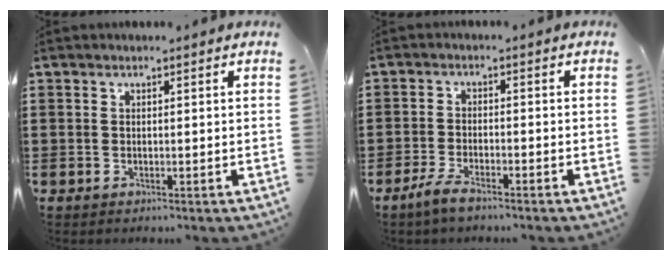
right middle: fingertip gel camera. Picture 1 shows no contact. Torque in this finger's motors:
{"motor_torque": [2.14, 0.00, 0.05, 0.09]}